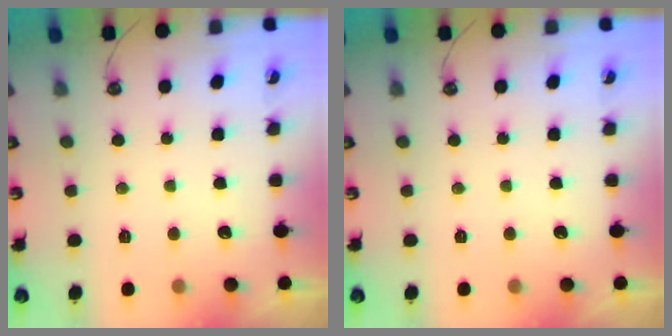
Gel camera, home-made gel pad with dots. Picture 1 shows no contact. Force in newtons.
{"total": 0.0}